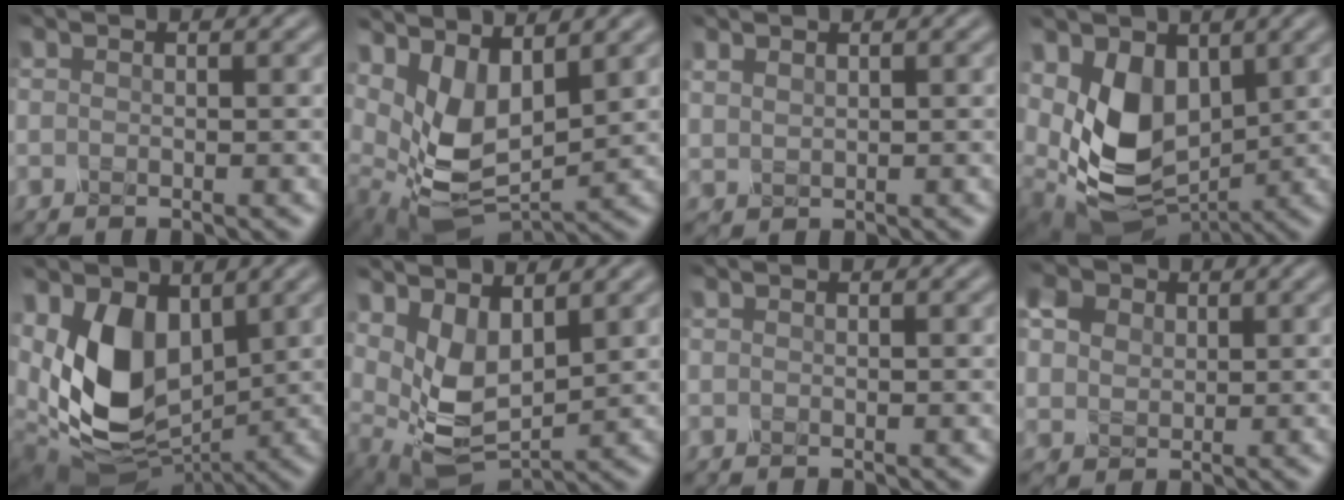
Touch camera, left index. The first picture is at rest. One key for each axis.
{"total": 6.1, "fx": 2.6, "fy": 3.3, "fz": 4.4, "tx": -0.105, "ty": -0.014, "tz": 0.067}
{"total": 1.3, "fx": 1.0, "fy": -0.3, "fz": -0.8, "tx": -0.003, "ty": 0.003, "tz": 0.030}
{"total": 7.3, "fx": 1.2, "fy": 5.1, "fz": 5.2, "tx": -0.135, "ty": -0.025, "tz": 0.040}
{"total": 9.5, "fx": 1.2, "fy": 6.1, "fz": 7.2, "tx": -0.173, "ty": -0.024, "tz": 0.033}
{"total": 4.6, "fx": 2.1, "fy": 2.4, "fz": 3.3, "tx": -0.085, "ty": -0.010, "tz": 0.054}
{"total": 0.0}
{"total": 4.8, "fx": 2.7, "fy": 3.5, "fz": 1.9, "tx": -0.084, "ty": 0.023, "tz": 0.052}